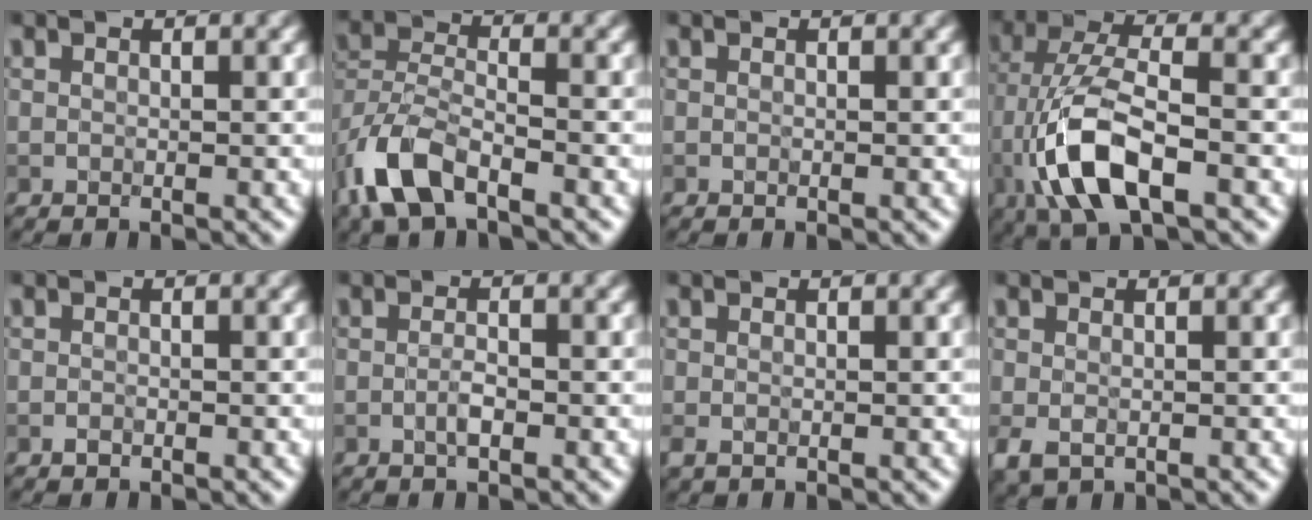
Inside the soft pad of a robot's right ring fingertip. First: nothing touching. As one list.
[{"total": 6.0, "force": [-3.6, 2.8, 3.9], "torque": [-0.082, -0.004, -0.083]}, {"total": 0.0}, {"total": 8.8, "force": [-2.7, 3.6, 7.6], "torque": [-0.157, 0.009, -0.058]}, {"total": 0.5, "force": [-0.4, 0.3, 0.2], "torque": [-0.003, -0.001, -0.007]}, {"total": 1.5, "force": [-0.5, 0.4, 1.3], "torque": [-0.026, 0.000, -0.011]}, {"total": 0.9, "force": [-0.3, 0.5, 0.7], "torque": [-0.017, -0.006, -0.005]}, {"total": 2.0, "force": [-0.7, 1.3, 1.4], "torque": [-0.035, -0.011, -0.012]}]